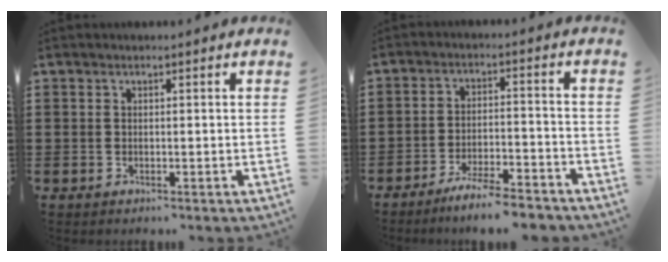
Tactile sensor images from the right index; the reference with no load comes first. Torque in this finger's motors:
{"motor_torque": [2.14, 0.00, 0.47, 0.11]}